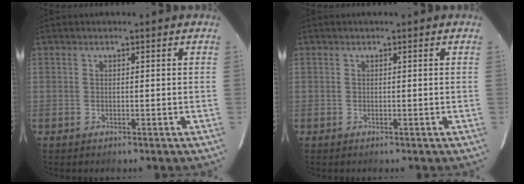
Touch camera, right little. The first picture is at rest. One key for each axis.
{"total": 0.0}